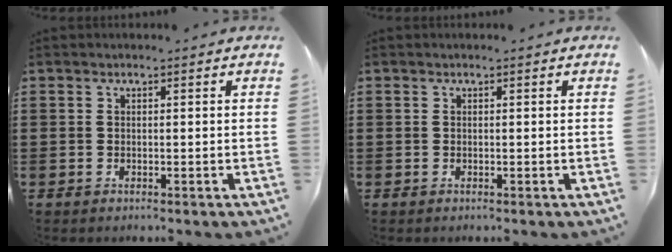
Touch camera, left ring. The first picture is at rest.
{"total": 0.0}